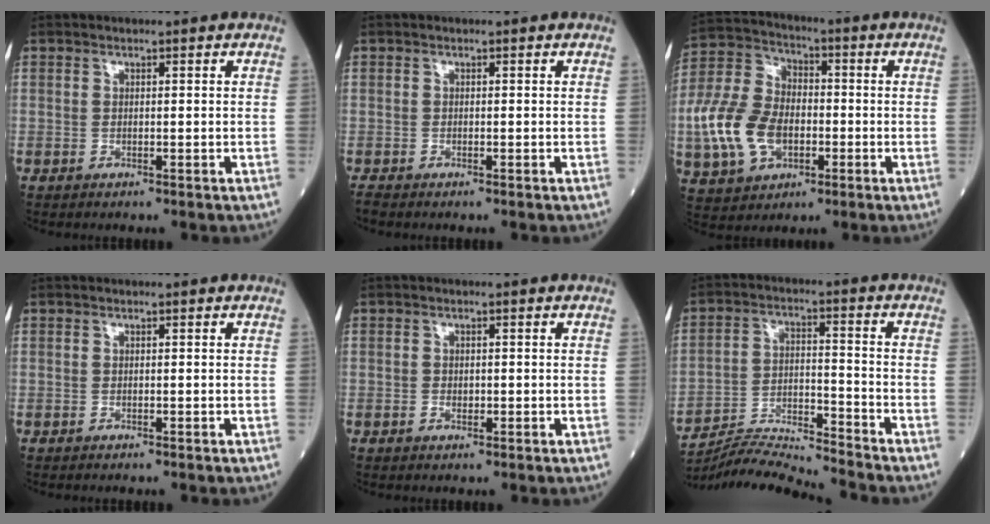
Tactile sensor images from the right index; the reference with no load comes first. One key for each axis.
{"total": 0.6, "fx": -0.6, "fy": 0.0, "fz": 0.0, "tx": -0.008, "ty": -0.003, "tz": -0.013}
{"total": 13.2, "fx": -2.8, "fy": 8.9, "fz": 9.3, "tx": -0.226, "ty": 0.018, "tz": -0.047}
{"total": 0.0}
{"total": 0.9, "fx": -0.2, "fy": 0.6, "fz": 0.6, "tx": -0.013, "ty": 0.001, "tz": -0.001}
{"total": 10.4, "fx": -10.1, "fy": -2.2, "fz": 0.9, "tx": -0.022, "ty": 0.012, "tz": -0.184}